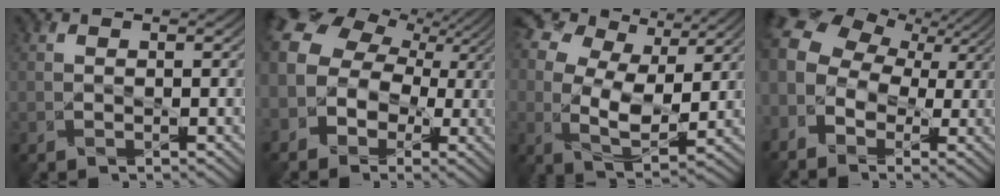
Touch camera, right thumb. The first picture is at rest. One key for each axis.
{"total": 12.3, "fx": 1.2, "fy": 9.9, "fz": 7.2, "tx": -0.180, "ty": 0.011, "tz": 0.015}
{"total": 11.9, "fx": 4.8, "fy": 7.1, "fz": 8.2, "tx": -0.193, "ty": 0.017, "tz": 0.083}
{"total": 11.5, "fx": 1.8, "fy": 8.3, "fz": 7.7, "tx": -0.197, "ty": 0.014, "tz": 0.043}